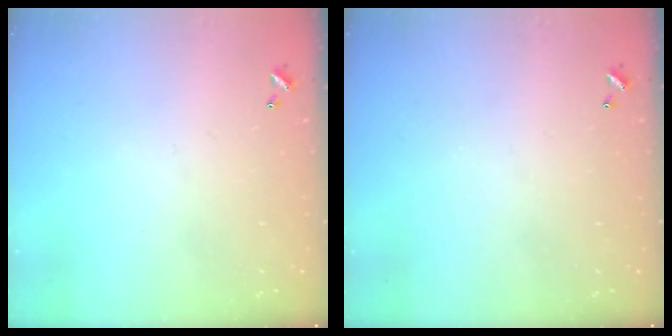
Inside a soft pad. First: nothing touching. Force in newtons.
{"total": 0.0}